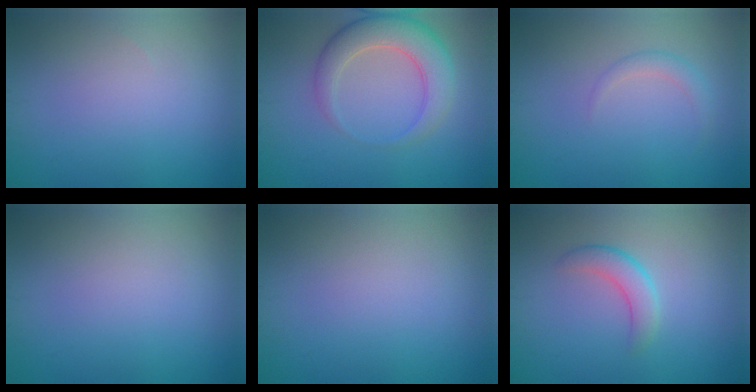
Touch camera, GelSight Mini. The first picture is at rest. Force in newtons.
{"total": 5.3, "press": 5.3, "slide": 0.3}
{"total": 1.4, "press": 1.4, "slide": 0.1}
{"total": 0.0}
{"total": 0.0}
{"total": 2.6, "press": 2.6, "slide": 0.1}